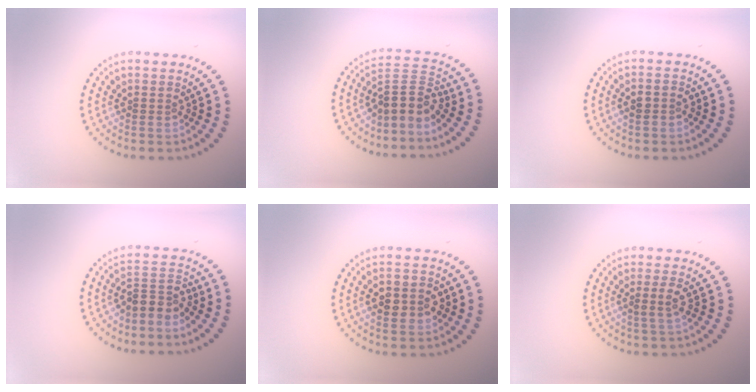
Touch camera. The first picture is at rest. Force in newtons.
{"total": 3.4, "press": 2.4, "slide": 2.4}
{"total": 1.4, "press": 1.4, "slide": 0.4}
{"total": 2.6, "press": 1.9, "slide": 1.8}
{"total": 3.8, "press": 3.8, "slide": 0.1}
{"total": 1.3, "press": 1.2, "slide": 0.6}